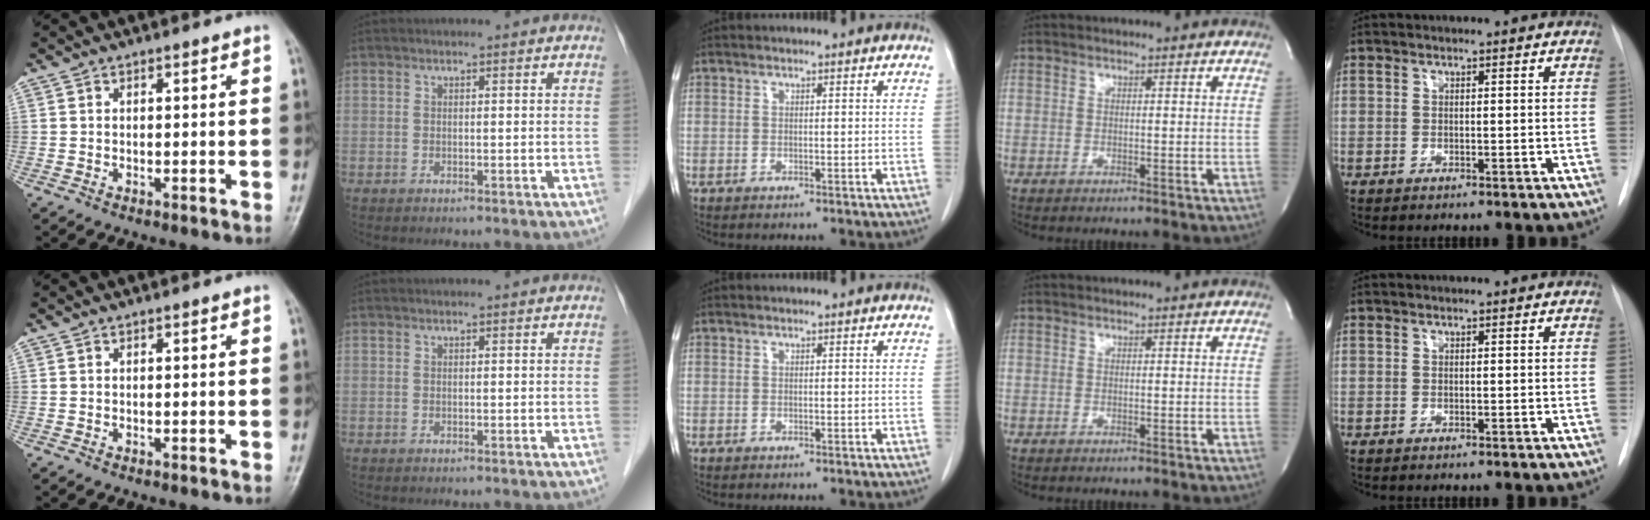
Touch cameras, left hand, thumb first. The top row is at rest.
{}